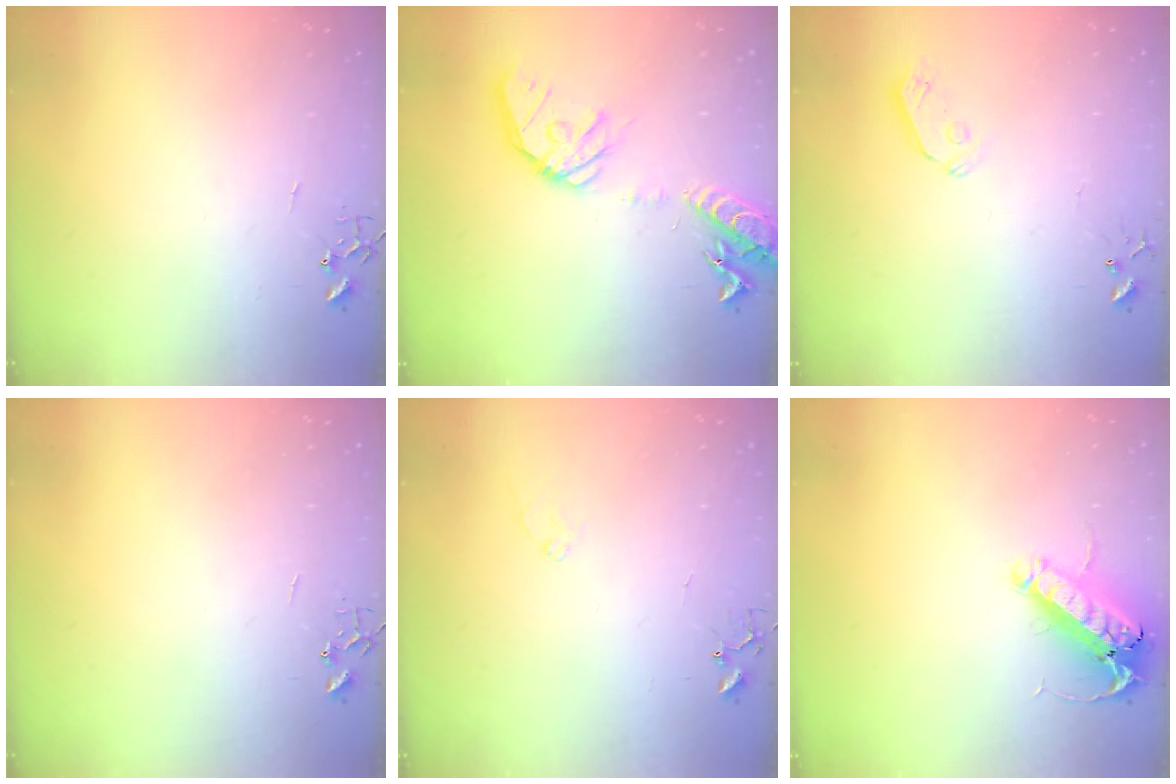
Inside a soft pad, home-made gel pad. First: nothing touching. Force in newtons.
{"total": 17.8, "press": 17.5, "slide": 3.0}
{"total": 6.4, "press": 6.4, "slide": 0.6}
{"total": 0.0}
{"total": 7.5, "press": 7.5, "slide": 0.7}
{"total": 14.7, "press": 14.4, "slide": 2.7}